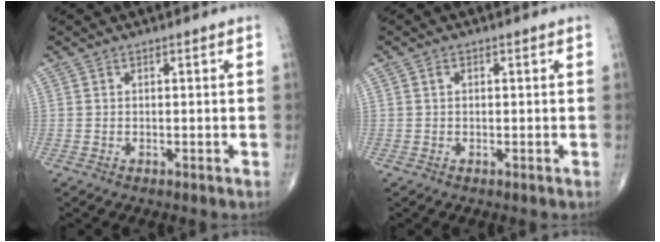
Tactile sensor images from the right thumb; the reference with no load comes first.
{"total": 1.0, "force": [0.0, 0.9, 0.5], "torque": [-0.001, 0.003, -0.004]}